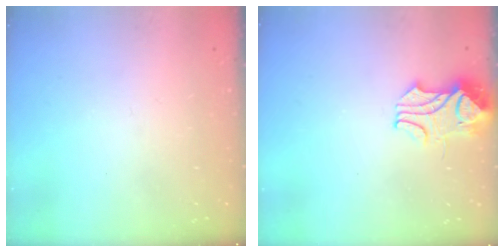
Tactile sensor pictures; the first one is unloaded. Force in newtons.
{"total": 2.4, "press": 2.3, "slide": 0.8}